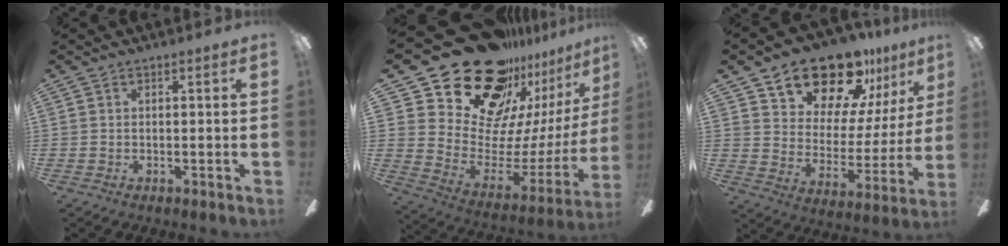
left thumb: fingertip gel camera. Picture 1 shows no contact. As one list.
[{"total": 28.5, "force": [20.8, 14.1, 13.4], "torque": [-0.215, -0.170, 0.409]}, {"total": 18.4, "force": [15.6, 7.7, 5.8], "torque": [-0.103, -0.124, 0.279]}]